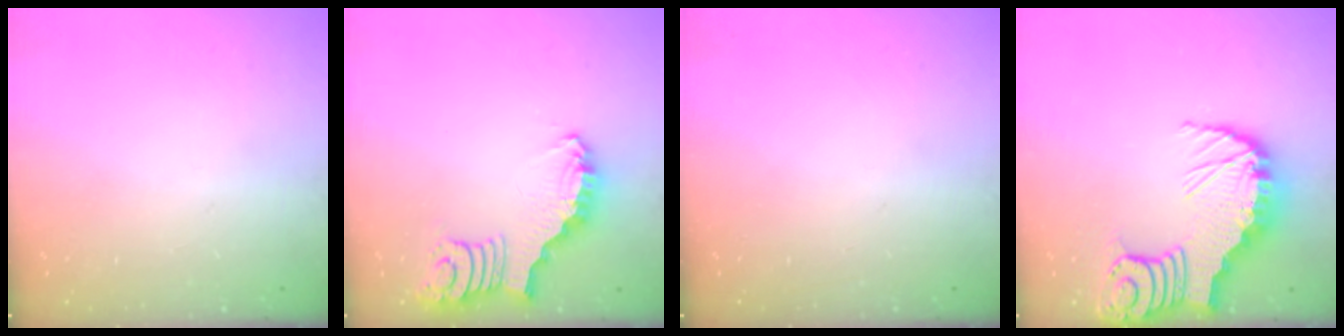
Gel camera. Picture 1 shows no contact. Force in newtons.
{"total": 2.6, "press": 2.6, "slide": 0.3}
{"total": 0.0}
{"total": 9.3, "press": 9.2, "slide": 0.9}